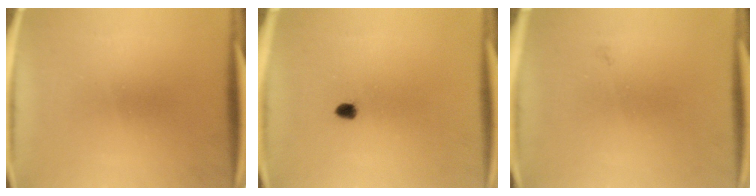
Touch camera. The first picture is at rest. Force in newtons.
{"total": 1.5}
{"total": 0.7}